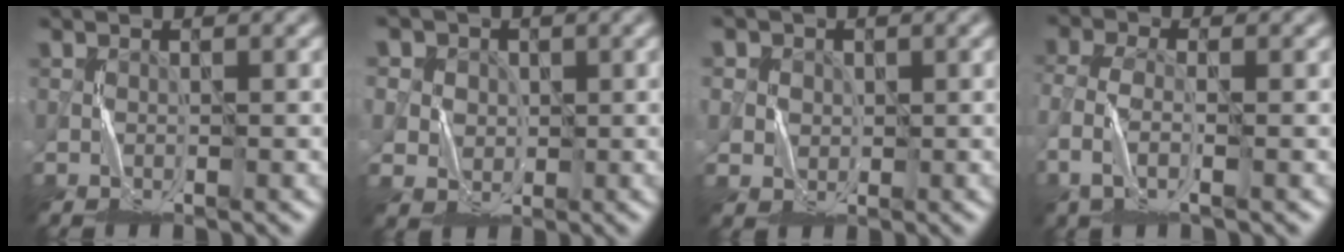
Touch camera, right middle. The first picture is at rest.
{"total": 5.3, "force": [2.0, 4.6, 1.6], "torque": [-0.037, 0.010, 0.029]}
{"total": 3.2, "force": [1.1, 3.0, 0.7], "torque": [-0.030, 0.003, 0.022]}
{"total": 3.2, "force": [-1.6, 1.5, 2.4], "torque": [-0.071, -0.003, -0.037]}